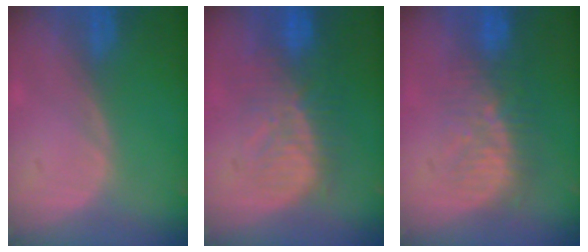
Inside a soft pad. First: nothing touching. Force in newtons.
{"total": 10.0, "press": 8.8, "slide": 4.6}
{"total": 8.1, "press": 7.7, "slide": 2.7}